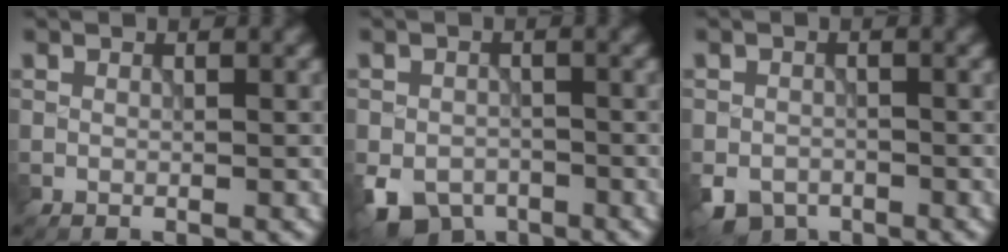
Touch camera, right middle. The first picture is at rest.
{"total": 5.5, "force": [-3.2, 3.5, 2.7], "torque": [-0.049, -0.013, -0.057]}
{"total": 3.8, "force": [-2.5, 2.4, 1.7], "torque": [-0.030, -0.007, -0.051]}